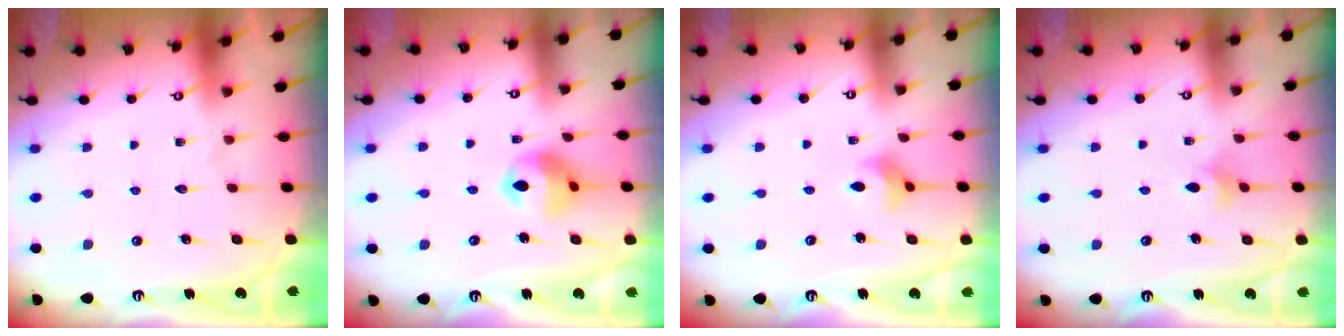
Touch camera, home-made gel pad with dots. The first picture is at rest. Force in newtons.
{"total": 11.0, "press": 10.9, "slide": 1.9}
{"total": 3.4, "press": 3.3, "slide": 0.6}
{"total": 4.0, "press": 3.9, "slide": 0.7}